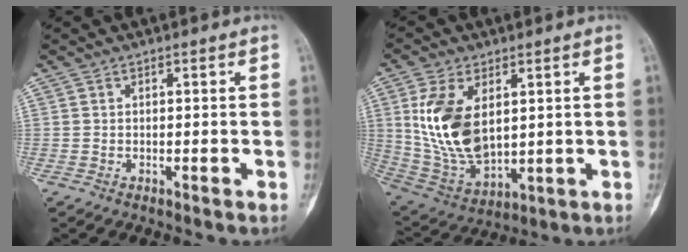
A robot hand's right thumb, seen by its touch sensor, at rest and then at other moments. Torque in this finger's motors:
{"motor_torque": [-1.07, 1.68, 0.92, 0.78, 0.48]}